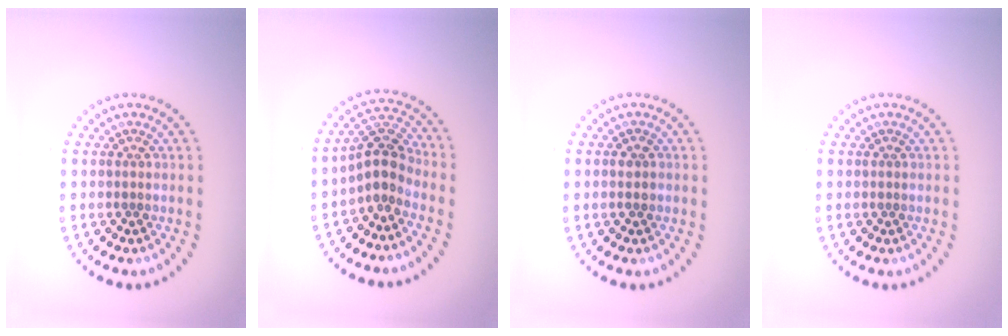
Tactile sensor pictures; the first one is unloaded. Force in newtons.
{"total": 3.4, "press": 2.6, "slide": 2.1}
{"total": 1.0, "press": 1.0, "slide": 0.2}
{"total": 0.0}